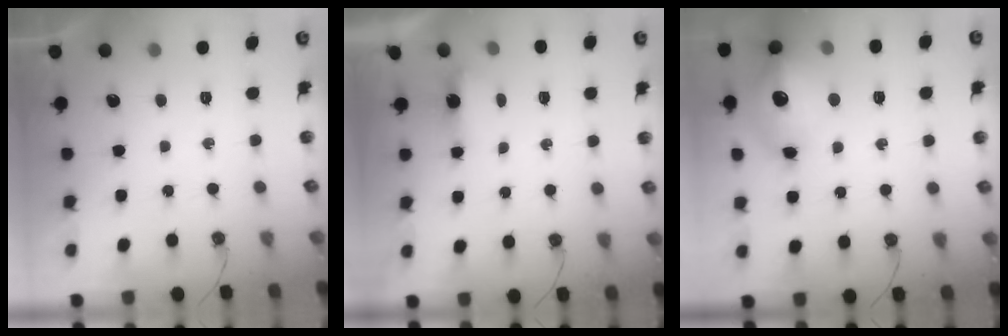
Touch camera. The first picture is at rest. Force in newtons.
{"total": 3.0, "press": 2.9, "slide": 0.6}
{"total": 17.9, "press": 17.8, "slide": 1.6}